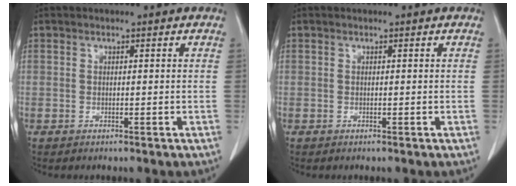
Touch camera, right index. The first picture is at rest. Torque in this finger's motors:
{"motor_torque": [0.00, 0.00, 0.00, 0.00]}